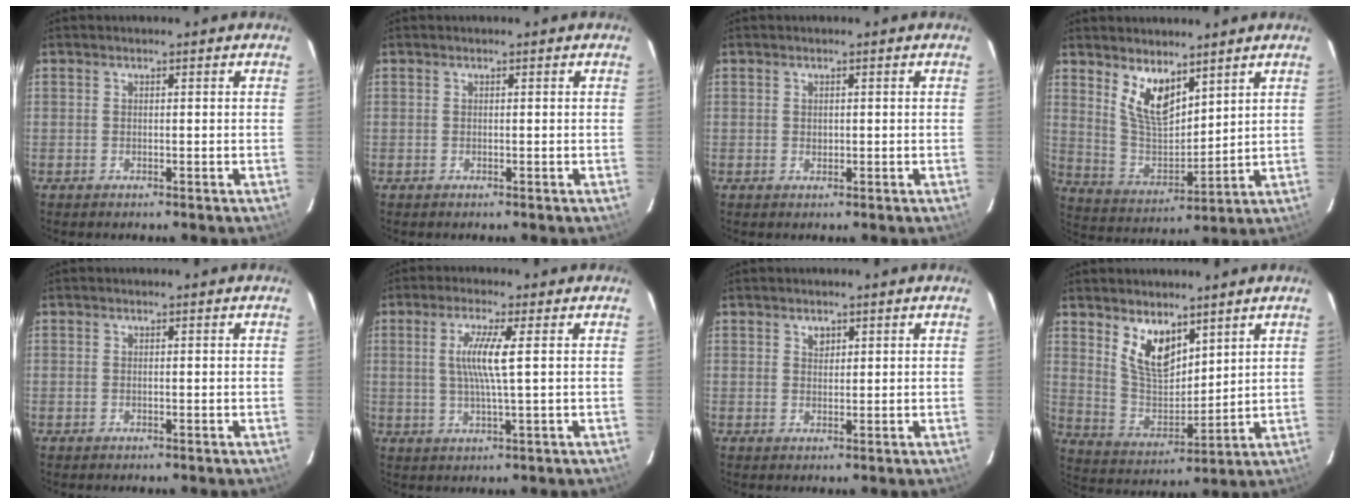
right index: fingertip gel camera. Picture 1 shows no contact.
{"total": 0.0}
{"total": 0.7, "force": [0.1, 0.7, 0.1], "torque": [-0.001, 0.000, 0.005]}
{"total": 9.7, "force": [6.3, 4.1, 6.2], "torque": [-0.114, -0.008, 0.134]}
{"total": 0.9, "force": [-0.2, 0.7, 0.5], "torque": [-0.010, 0.001, -0.004]}
{"total": 6.2, "force": [1.1, -0.4, 6.1], "torque": [-0.116, -0.005, 0.021]}
{"total": 1.5, "force": [0.9, 1.1, 0.5], "torque": [-0.004, 0.004, 0.016]}
{"total": 9.7, "force": [6.1, 4.8, 5.8], "torque": [-0.106, -0.005, 0.129]}